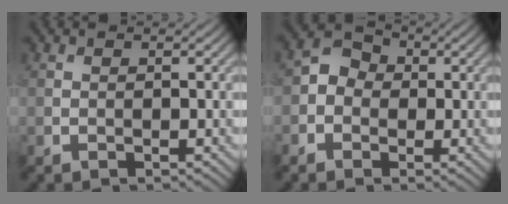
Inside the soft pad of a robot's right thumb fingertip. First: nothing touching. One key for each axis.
{"total": 3.6, "fx": -0.6, "fy": 3.1, "fz": 1.7, "tx": -0.032, "ty": 0.009, "tz": -0.020}